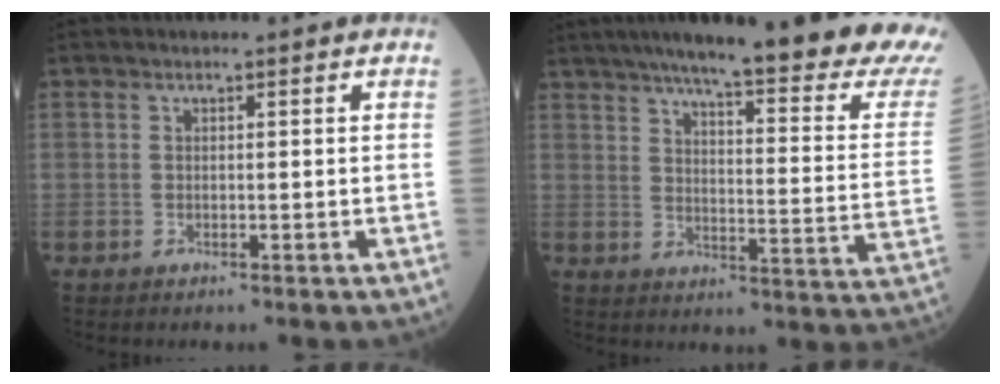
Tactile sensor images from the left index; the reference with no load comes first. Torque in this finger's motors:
{"motor_torque": [0.57, -0.87, 1.05, 0.21]}